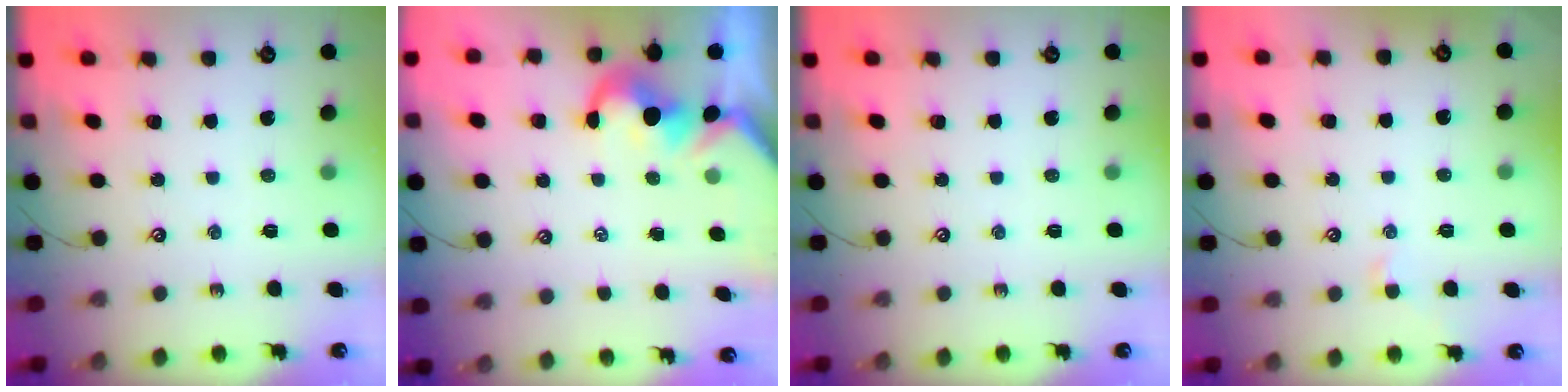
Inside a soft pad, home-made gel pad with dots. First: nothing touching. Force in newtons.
{"total": 2.0, "press": 1.8, "slide": 0.9}
{"total": 0.0}
{"total": 0.5, "press": 0.4, "slide": 0.3}